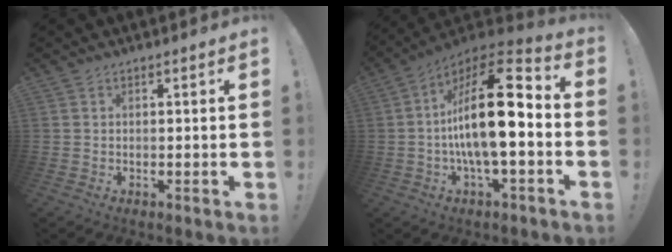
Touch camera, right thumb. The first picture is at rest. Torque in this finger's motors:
{"motor_torque": [2.17, 2.84, 2.06, -0.71, 0.71]}